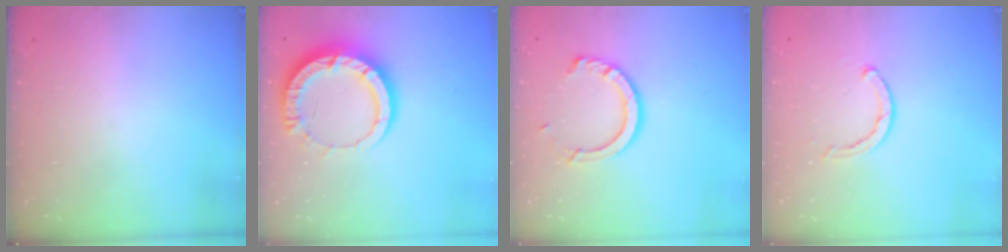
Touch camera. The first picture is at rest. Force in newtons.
{"total": 13.5, "press": 13.4, "slide": 1.5}
{"total": 10.0, "press": 10.0, "slide": 0.9}
{"total": 3.7, "press": 3.7, "slide": 0.7}